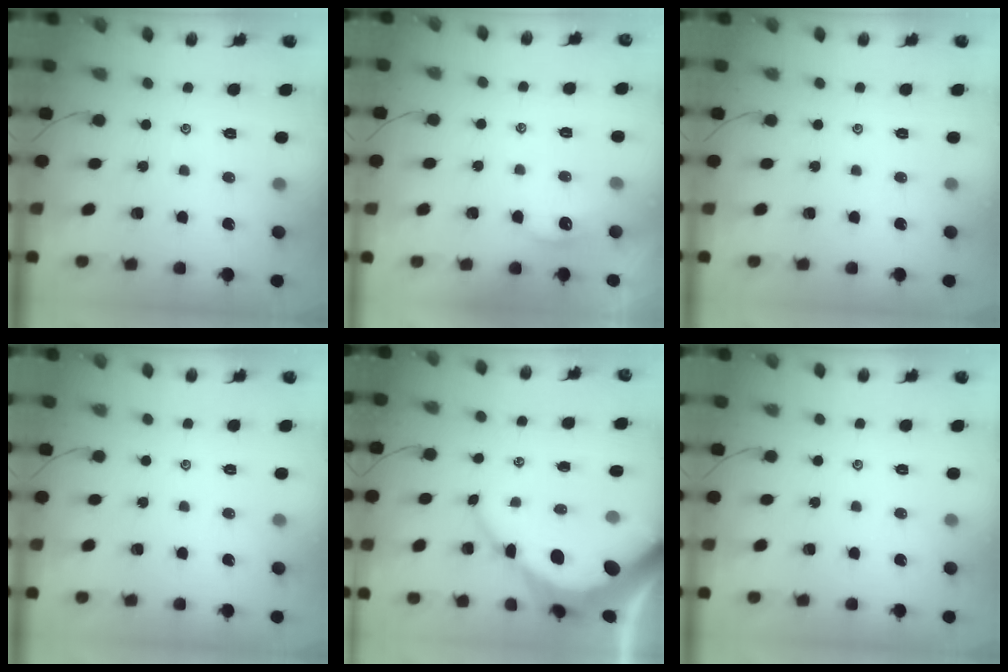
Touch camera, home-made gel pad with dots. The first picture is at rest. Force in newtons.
{"total": 2.1, "press": 2.0, "slide": 0.3}
{"total": 0.0}
{"total": 0.0}
{"total": 11.1, "press": 11.0, "slide": 1.1}
{"total": 0.0}